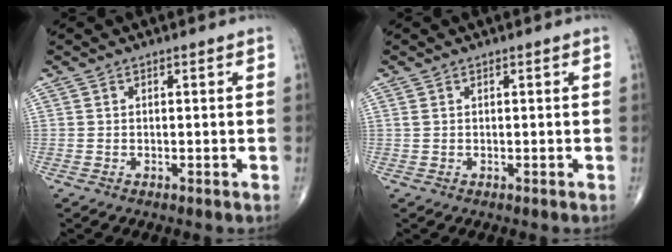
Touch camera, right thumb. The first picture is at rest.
{"total": 0.7, "force": [0.3, 0.5, 0.4], "torque": [-0.008, 0.002, 0.007]}